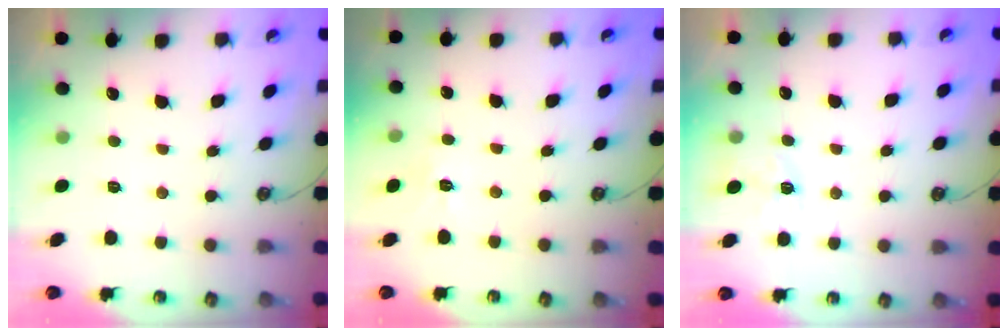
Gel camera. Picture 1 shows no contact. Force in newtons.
{"total": 2.5, "press": 2.5, "slide": 0.5}
{"total": 3.4, "press": 3.4, "slide": 0.4}